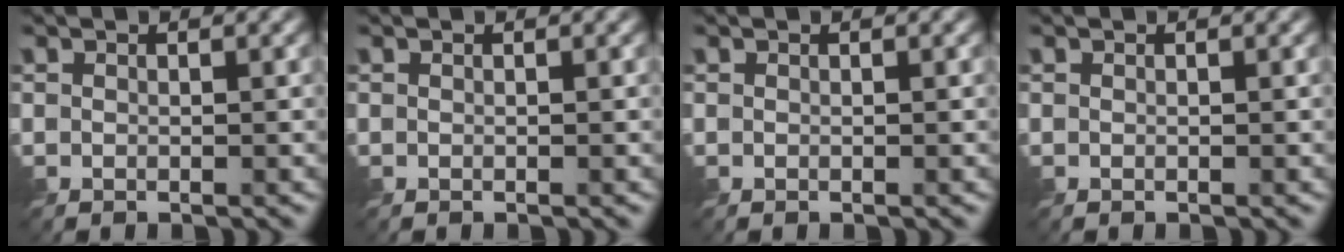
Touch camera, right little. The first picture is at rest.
{"total": 0.0}
{"total": 0.0}
{"total": 0.0}